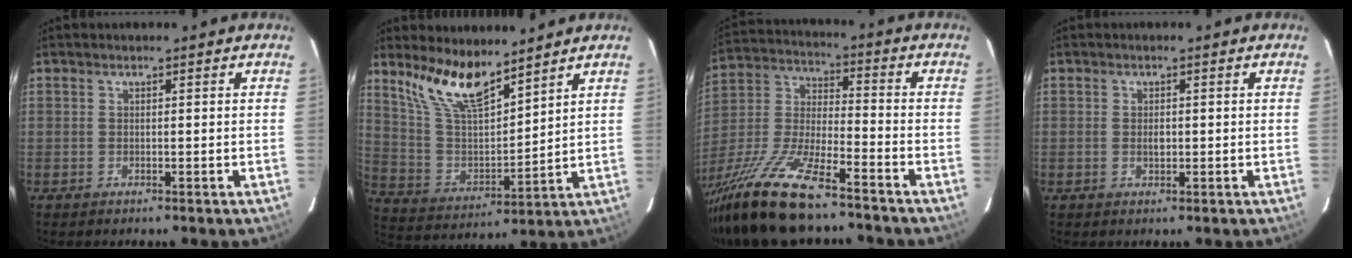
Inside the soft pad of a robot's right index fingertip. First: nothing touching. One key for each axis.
{"total": 12.8, "fx": 9.8, "fy": 3.6, "fz": 7.3, "tx": -0.147, "ty": -0.001, "tz": 0.202}
{"total": 20.5, "fx": -15.7, "fy": 4.4, "fz": 12.5, "tx": -0.271, "ty": -0.035, "tz": -0.286}
{"total": 1.7, "fx": -0.2, "fy": 1.1, "fz": 1.3, "tx": -0.024, "ty": 0.002, "tz": -0.004}